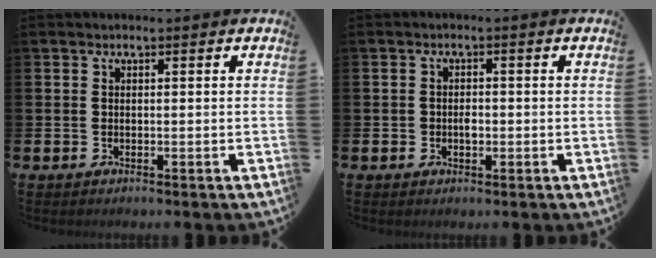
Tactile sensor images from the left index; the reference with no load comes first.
{"total": 1.5, "force": [-0.3, 1.1, 1.0], "torque": [0.004, -0.004, -0.012]}